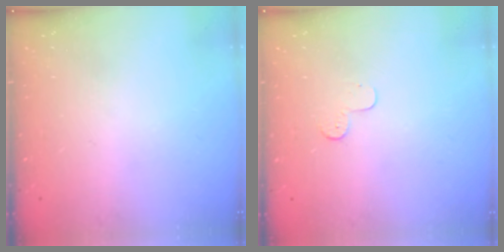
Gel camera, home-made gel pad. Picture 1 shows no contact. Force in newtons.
{"total": 3.7, "press": 3.7, "slide": 0.4}